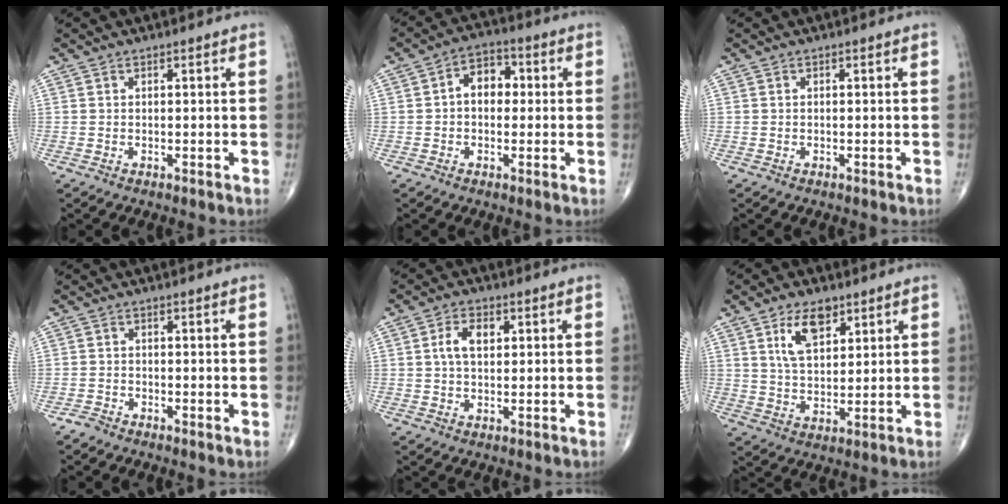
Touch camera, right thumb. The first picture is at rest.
{"total": 6.5, "force": [0.4, 4.6, 4.5], "torque": [-0.047, 0.020, -0.005]}
{"total": 0.0}
{"total": 1.4, "force": [-1.2, 0.5, 0.5], "torque": [-0.011, -0.003, -0.028]}
{"total": 5.1, "force": [1.2, 3.0, 3.9], "torque": [-0.071, 0.007, 0.018]}
{"total": 8.5, "force": [4.2, 4.5, 5.9], "torque": [-0.087, -0.022, 0.081]}